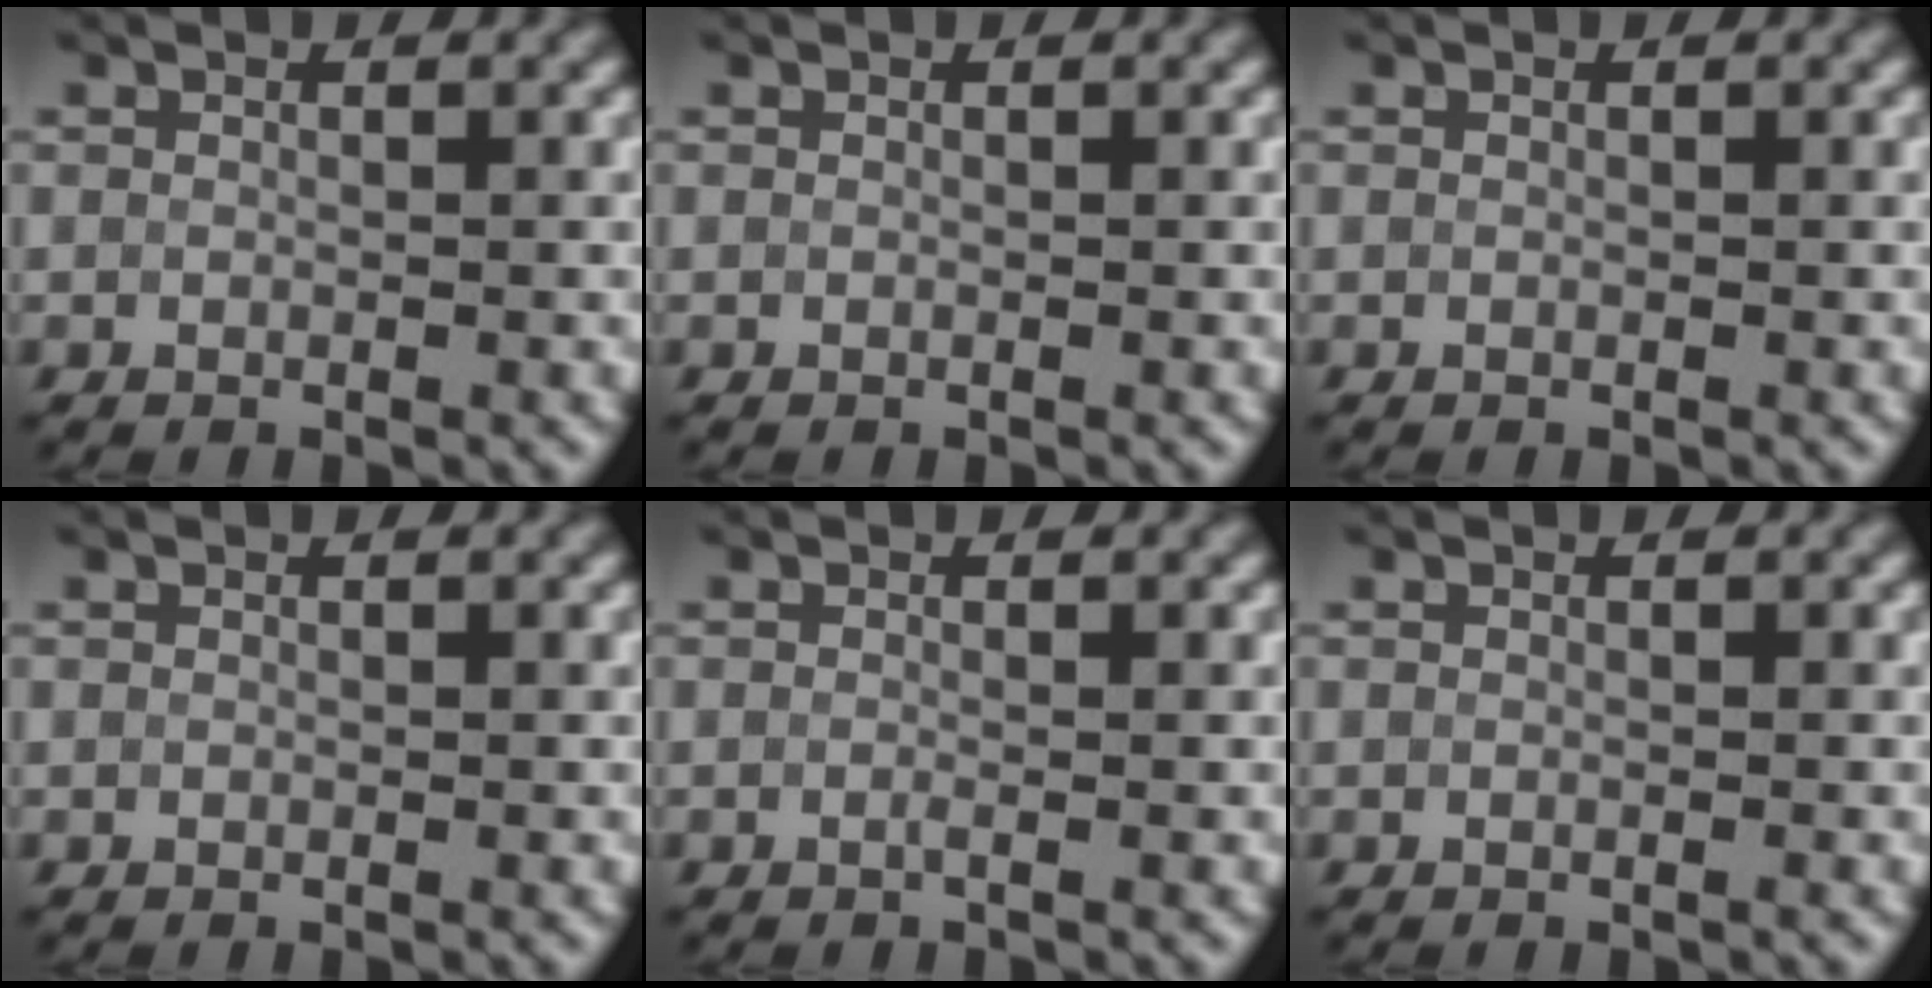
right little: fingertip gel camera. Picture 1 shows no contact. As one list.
[{"total": 0.0}, {"total": 0.0}, {"total": 0.0}, {"total": 0.7, "force": [-0.4, 0.1, 0.6], "torque": [-0.007, -0.004, -0.011]}, {"total": 0.6, "force": [-0.1, 0.3, 0.5], "torque": [-0.001, -0.001, -0.006]}]